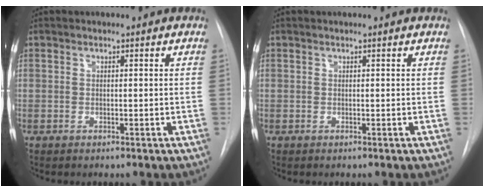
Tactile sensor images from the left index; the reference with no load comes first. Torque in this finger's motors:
{"motor_torque": [-0.16, 0.10, -0.01, -0.01]}